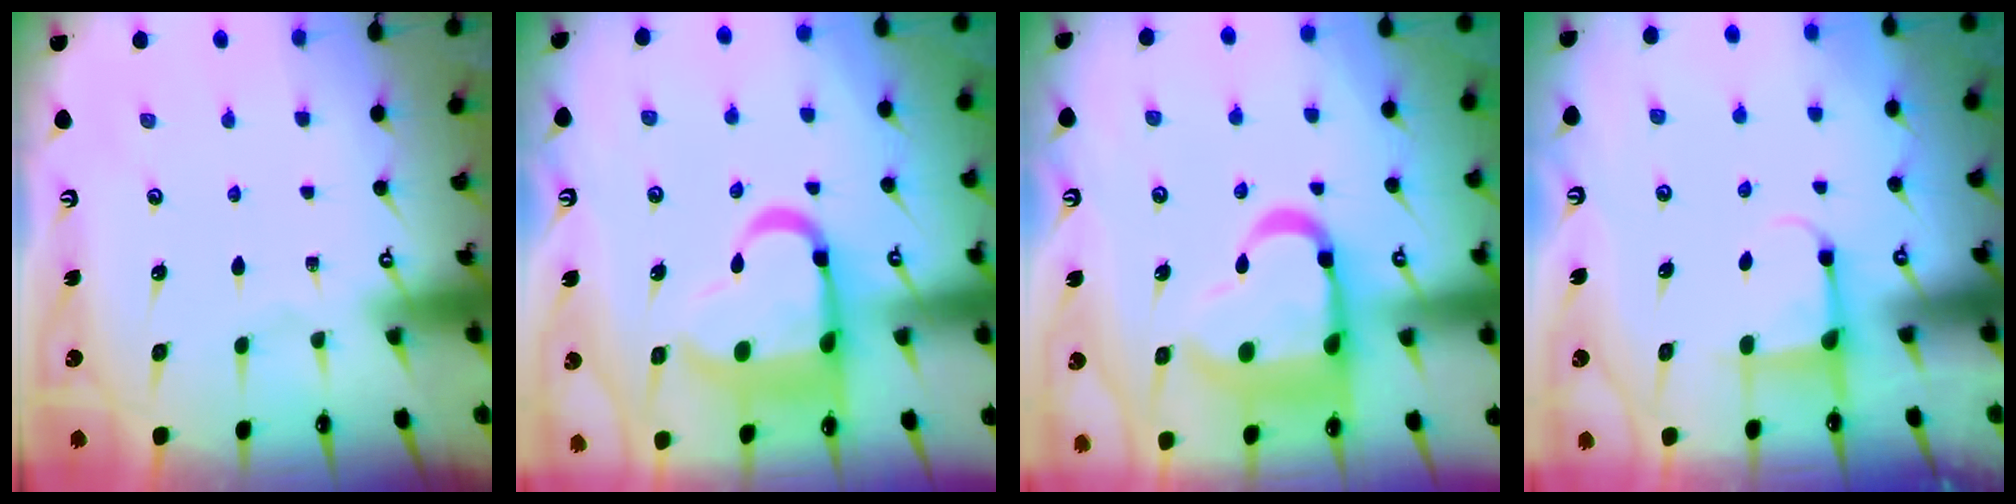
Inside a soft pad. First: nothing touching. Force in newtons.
{"total": 16.4, "press": 16.3, "slide": 1.8}
{"total": 19.2, "press": 19.0, "slide": 2.3}
{"total": 4.1, "press": 4.0, "slide": 0.6}